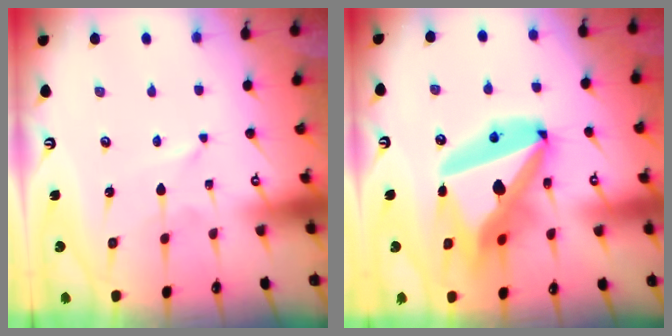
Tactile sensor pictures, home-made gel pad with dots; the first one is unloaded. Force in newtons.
{"total": 25.5, "press": 25.3, "slide": 3.1}